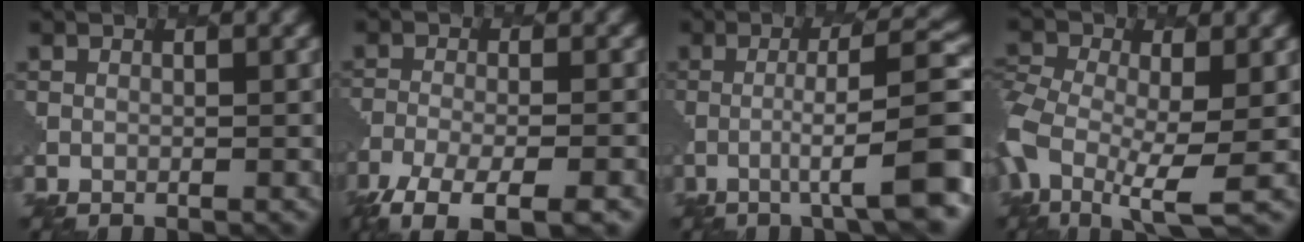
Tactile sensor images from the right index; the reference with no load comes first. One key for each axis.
{"total": 8.1, "fx": -5.9, "fy": 2.1, "fz": 5.1, "tx": -0.088, "ty": -0.019, "tz": -0.105}
{"total": 8.3, "fx": -2.1, "fy": 1.0, "fz": 7.9, "tx": -0.106, "ty": 0.019, "tz": -0.041}
{"total": 7.7, "fx": -1.9, "fy": 3.7, "fz": 6.5, "tx": -0.134, "ty": -0.009, "tz": -0.052}